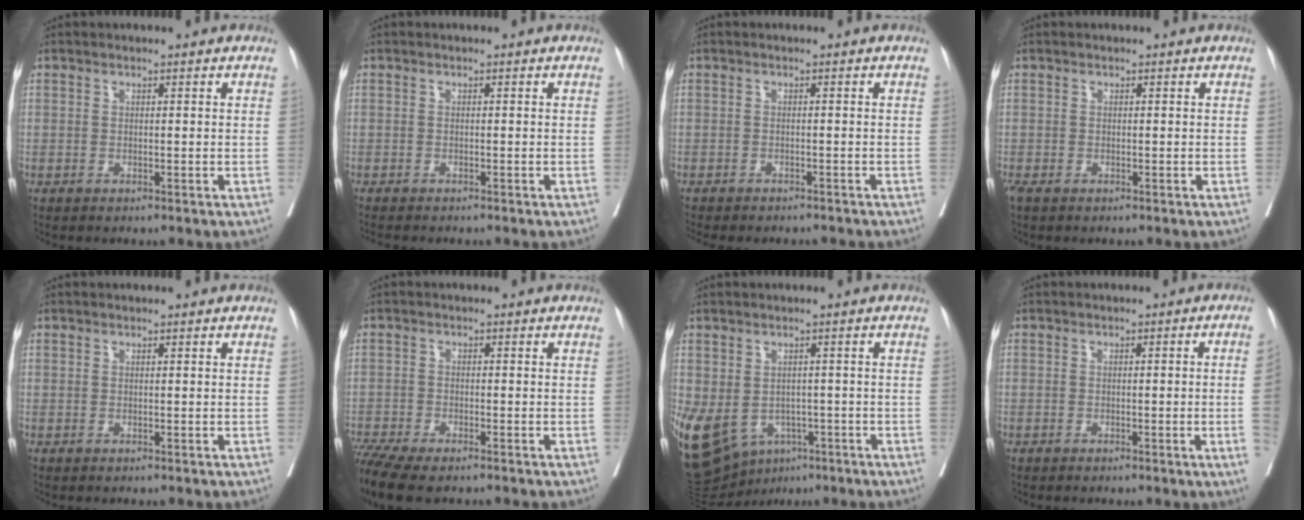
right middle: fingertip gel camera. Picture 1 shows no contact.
{"total": 3.0, "force": [-2.7, 0.5, 1.3], "torque": [-0.020, -0.006, -0.039]}
{"total": 8.1, "force": [-7.3, 2.0, 2.8], "torque": [-0.035, -0.005, -0.092]}
{"total": 1.0, "force": [-0.7, 0.4, 0.6], "torque": [-0.014, -0.005, -0.012]}
{"total": 0.0}
{"total": 8.5, "force": [-6.8, 2.0, 4.6], "torque": [-0.084, -0.011, -0.117]}
{"total": 14.7, "force": [-6.5, 10.5, 7.9], "torque": [-0.184, -0.005, -0.089]}
{"total": 3.7, "force": [-0.9, -0.8, 3.5], "torque": [-0.043, 0.001, -0.012]}